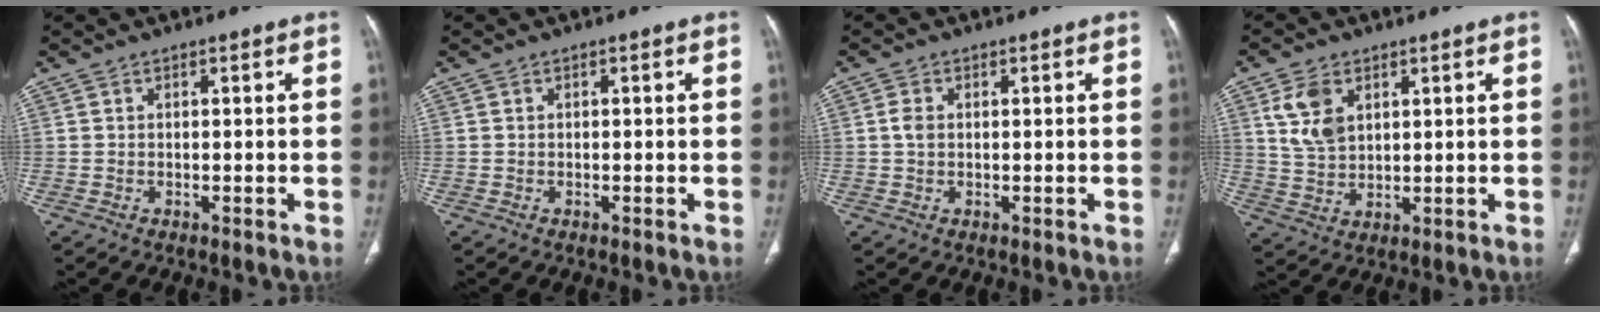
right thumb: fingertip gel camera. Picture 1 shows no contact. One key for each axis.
{"total": 0.0}
{"total": 2.1, "fx": 0.3, "fy": 1.5, "fz": 1.5, "tx": -0.031, "ty": 0.002, "tz": 0.005}
{"total": 7.4, "fx": 3.0, "fy": 4.8, "fz": 4.7, "tx": -0.079, "ty": -0.009, "tz": 0.068}